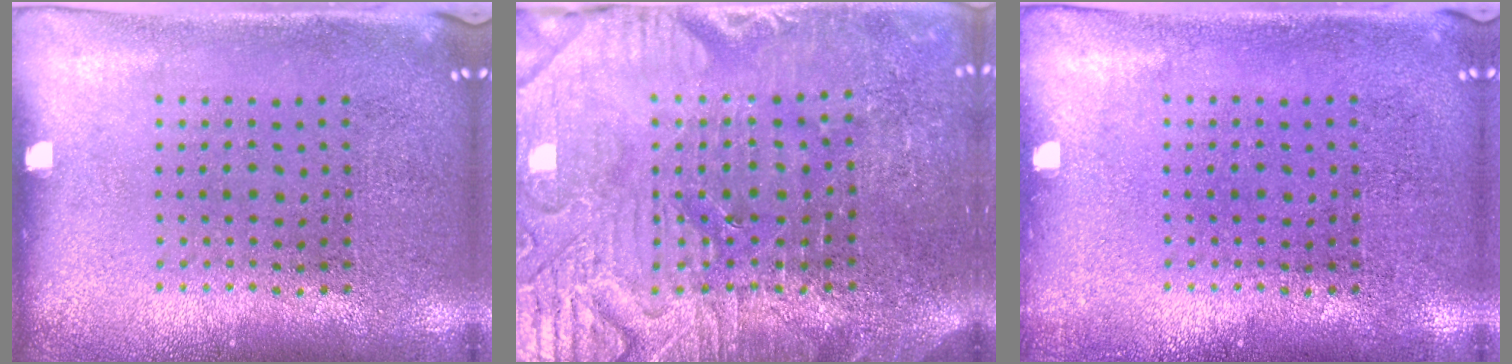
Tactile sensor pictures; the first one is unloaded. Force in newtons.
{"total": 4.0, "press": 3.9, "slide": 1.2}
{"total": 0.6, "press": 0.6, "slide": 0.1}